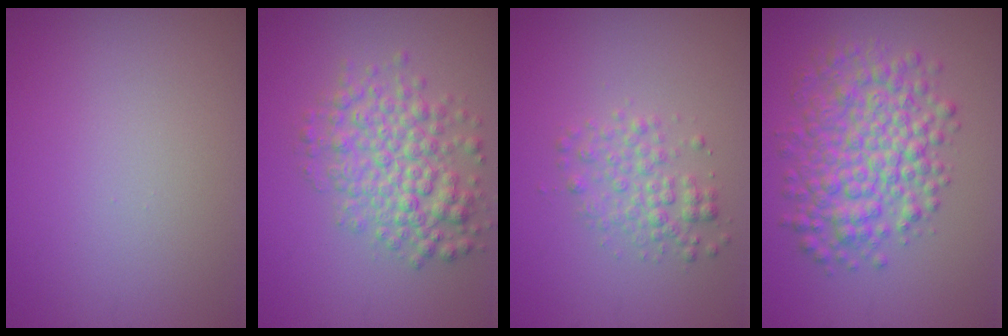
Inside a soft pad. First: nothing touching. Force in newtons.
{"total": 5.1, "press": 5.1, "slide": 0.1}
{"total": 2.5, "press": 2.5, "slide": 0.1}
{"total": 6.7, "press": 6.7, "slide": 0.1}